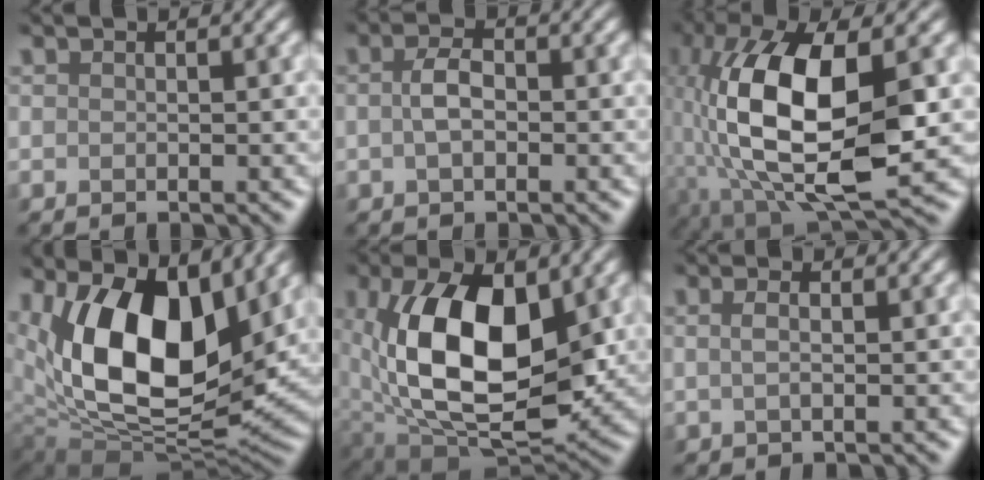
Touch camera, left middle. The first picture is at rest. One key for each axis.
{"total": 1.6, "fx": 0.2, "fy": 0.8, "fz": 1.4, "tx": -0.032, "ty": 0.006, "tz": -0.005}
{"total": 12.9, "fx": -1.0, "fy": 5.6, "fz": 11.6, "tx": -0.243, "ty": 0.003, "tz": -0.031}
{"total": 12.8, "fx": 4.6, "fy": 7.1, "fz": 9.6, "tx": -0.170, "ty": -0.015, "tz": 0.077}
{"total": 12.4, "fx": 1.7, "fy": 7.0, "fz": 10.1, "tx": -0.184, "ty": -0.009, "tz": 0.033}
{"total": 1.5, "fx": 1.1, "fy": 0.5, "fz": 0.9, "tx": -0.002, "ty": 0.005, "tz": 0.005}